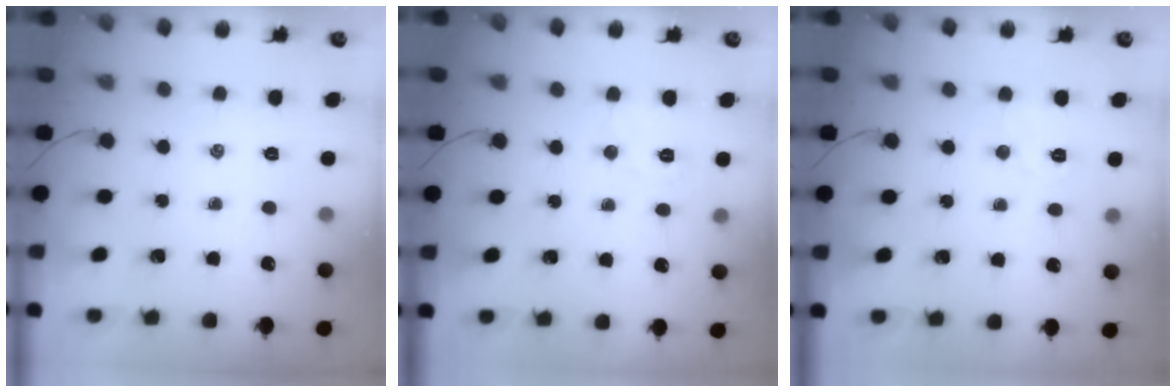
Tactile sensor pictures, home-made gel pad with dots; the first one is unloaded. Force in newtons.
{"total": 4.3, "press": 4.2, "slide": 1.0}
{"total": 3.8, "press": 3.6, "slide": 1.1}